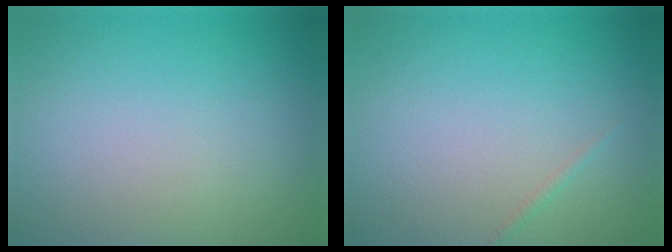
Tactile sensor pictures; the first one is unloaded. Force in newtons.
{"total": 0.6, "press": 0.6, "slide": 0.0}